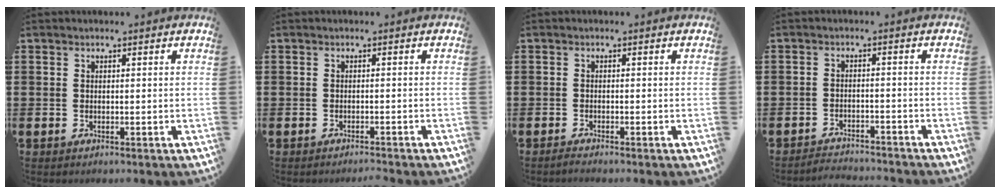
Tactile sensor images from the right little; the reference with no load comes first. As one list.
[{"total": 0.9, "force": [-0.9, -0.2, 0.1], "torque": [-0.001, 0.000, -0.019]}, {"total": 0.7, "force": [-0.6, 0.0, 0.3], "torque": [-0.007, -0.004, -0.012]}, {"total": 2.3, "force": [-2.3, 0.0, -0.2], "torque": [-0.003, 0.003, -0.051]}]